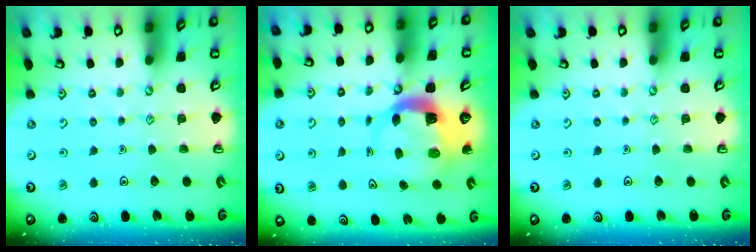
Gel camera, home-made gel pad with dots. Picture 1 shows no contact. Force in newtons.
{"total": 5.2, "press": 5.1, "slide": 0.6}
{"total": 0.0}